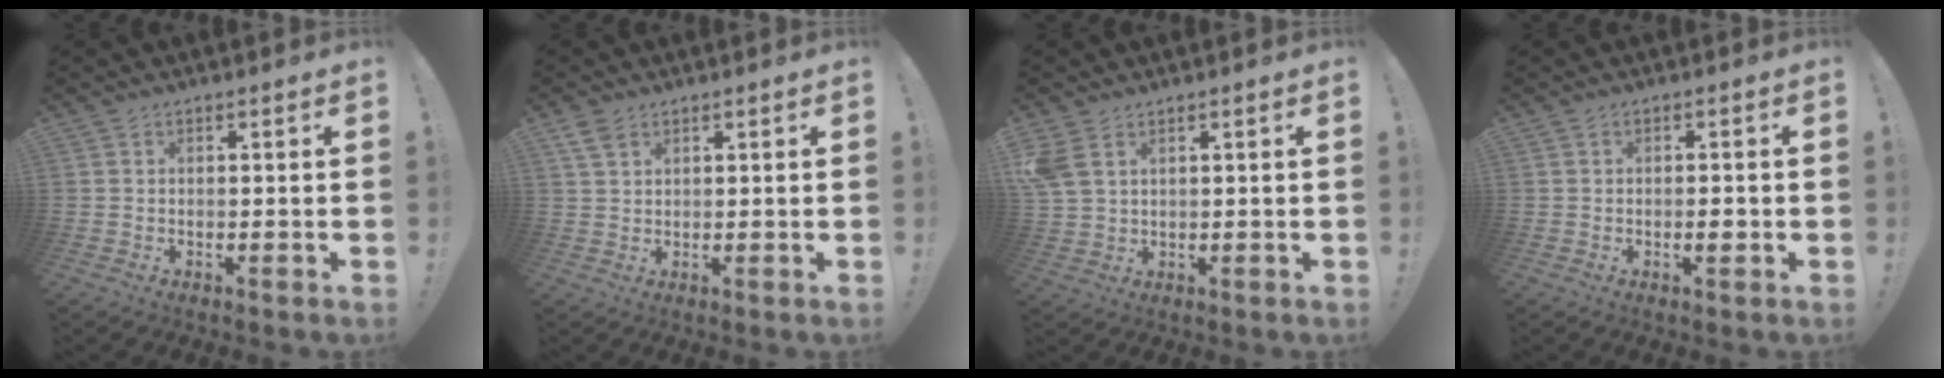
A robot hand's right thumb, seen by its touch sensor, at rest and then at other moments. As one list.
[{"total": 4.1, "force": [2.5, 2.3, 2.2], "torque": [-0.043, -0.005, 0.050]}, {"total": 5.6, "force": [2.8, 3.3, 3.5], "torque": [-0.075, -0.003, 0.058]}, {"total": 2.3, "force": [-0.8, 0.6, 2.1], "torque": [-0.030, 0.001, -0.015]}]